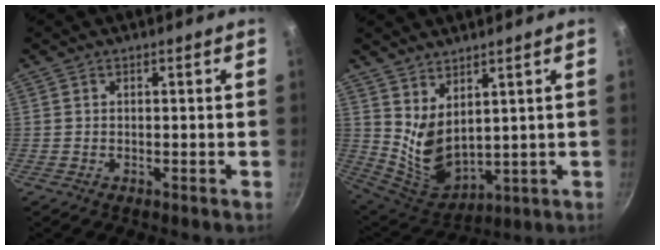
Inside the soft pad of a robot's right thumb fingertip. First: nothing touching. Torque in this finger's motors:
{"motor_torque": [-0.90, 1.17, 0.95, 0.34, 0.14]}